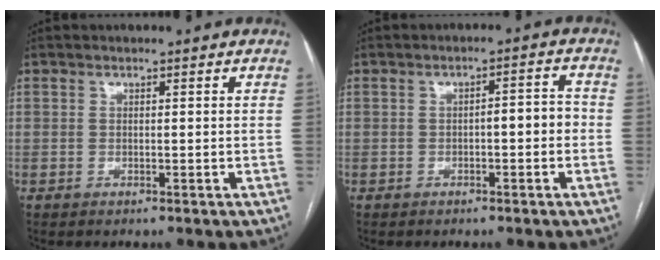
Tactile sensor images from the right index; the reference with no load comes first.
{"total": 3.6, "force": [-0.8, 1.0, 3.3], "torque": [-0.045, 0.020, -0.009]}